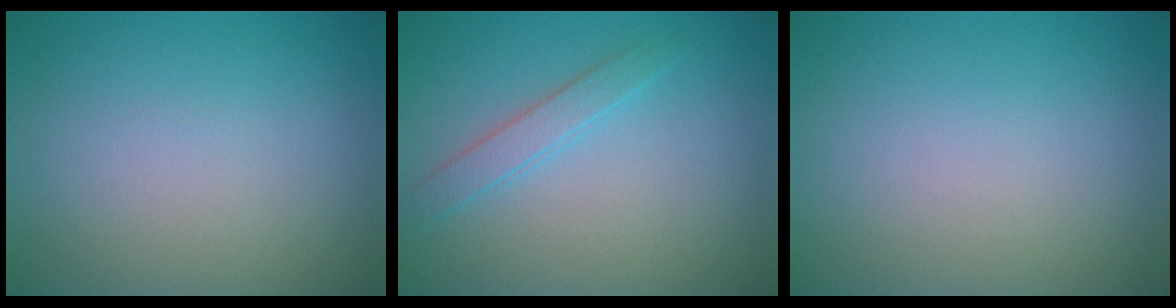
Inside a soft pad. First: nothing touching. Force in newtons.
{"total": 1.8, "press": 1.8, "slide": 0.0}
{"total": 0.0}